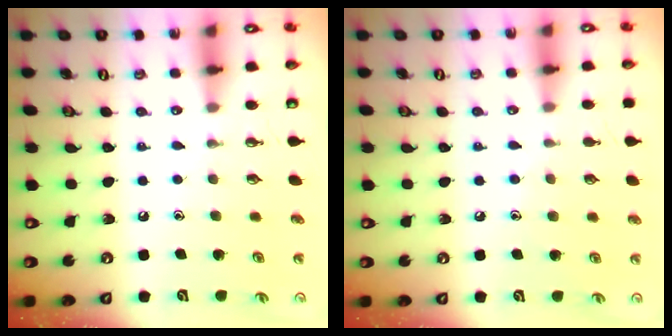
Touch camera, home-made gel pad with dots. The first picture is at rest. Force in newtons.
{"total": 5.9, "press": 5.8, "slide": 0.7}